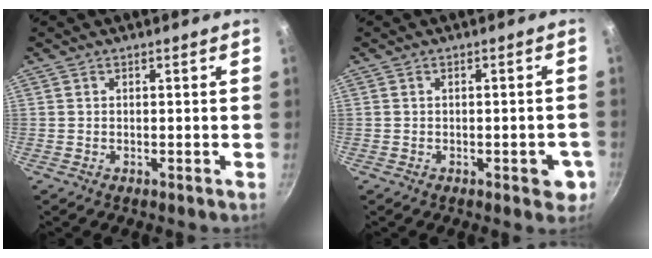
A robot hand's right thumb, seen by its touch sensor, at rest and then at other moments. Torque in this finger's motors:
{"motor_torque": [0.48, 0.46, -0.01, 0.01, 0.06]}